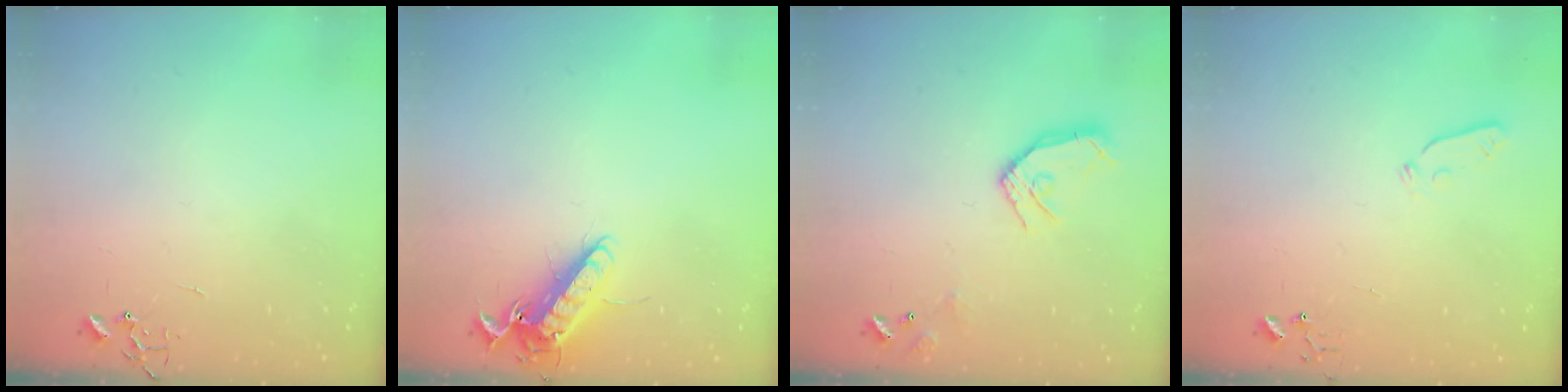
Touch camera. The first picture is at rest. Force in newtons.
{"total": 13.5, "press": 13.5, "slide": 1.2}
{"total": 11.7, "press": 11.6, "slide": 1.2}
{"total": 3.5, "press": 3.5, "slide": 0.4}